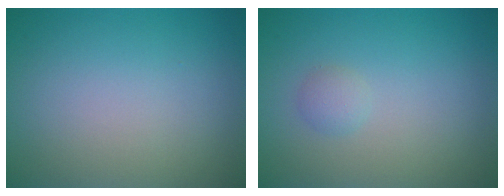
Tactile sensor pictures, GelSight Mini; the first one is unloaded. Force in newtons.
{"total": 1.0, "press": 1.0, "slide": 0.1}